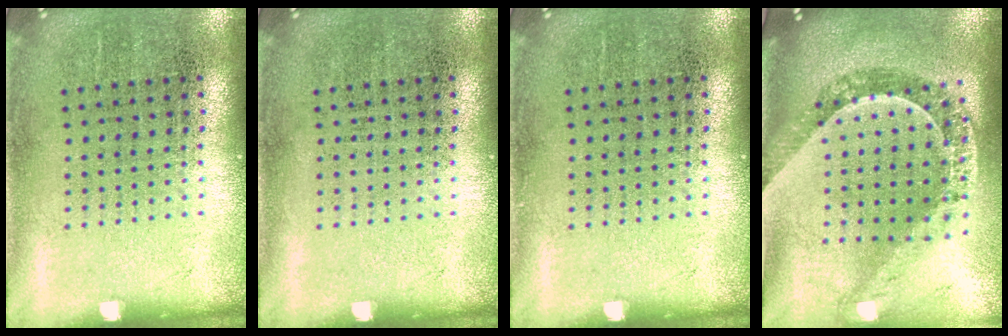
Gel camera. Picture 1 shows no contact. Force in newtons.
{"total": 0.0}
{"total": 0.0}
{"total": 1.4, "press": 1.4, "slide": 0.4}